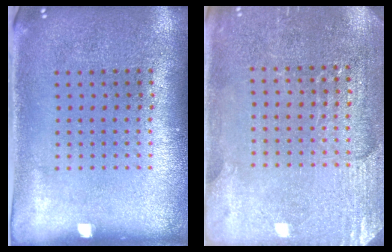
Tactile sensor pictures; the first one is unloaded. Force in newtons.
{"total": 2.9, "press": 2.9, "slide": 0.2}